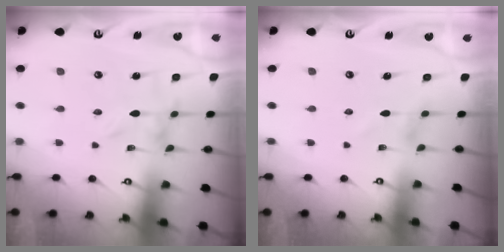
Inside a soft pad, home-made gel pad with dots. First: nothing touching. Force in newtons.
{"total": 0.5, "press": 0.5, "slide": 0.2}